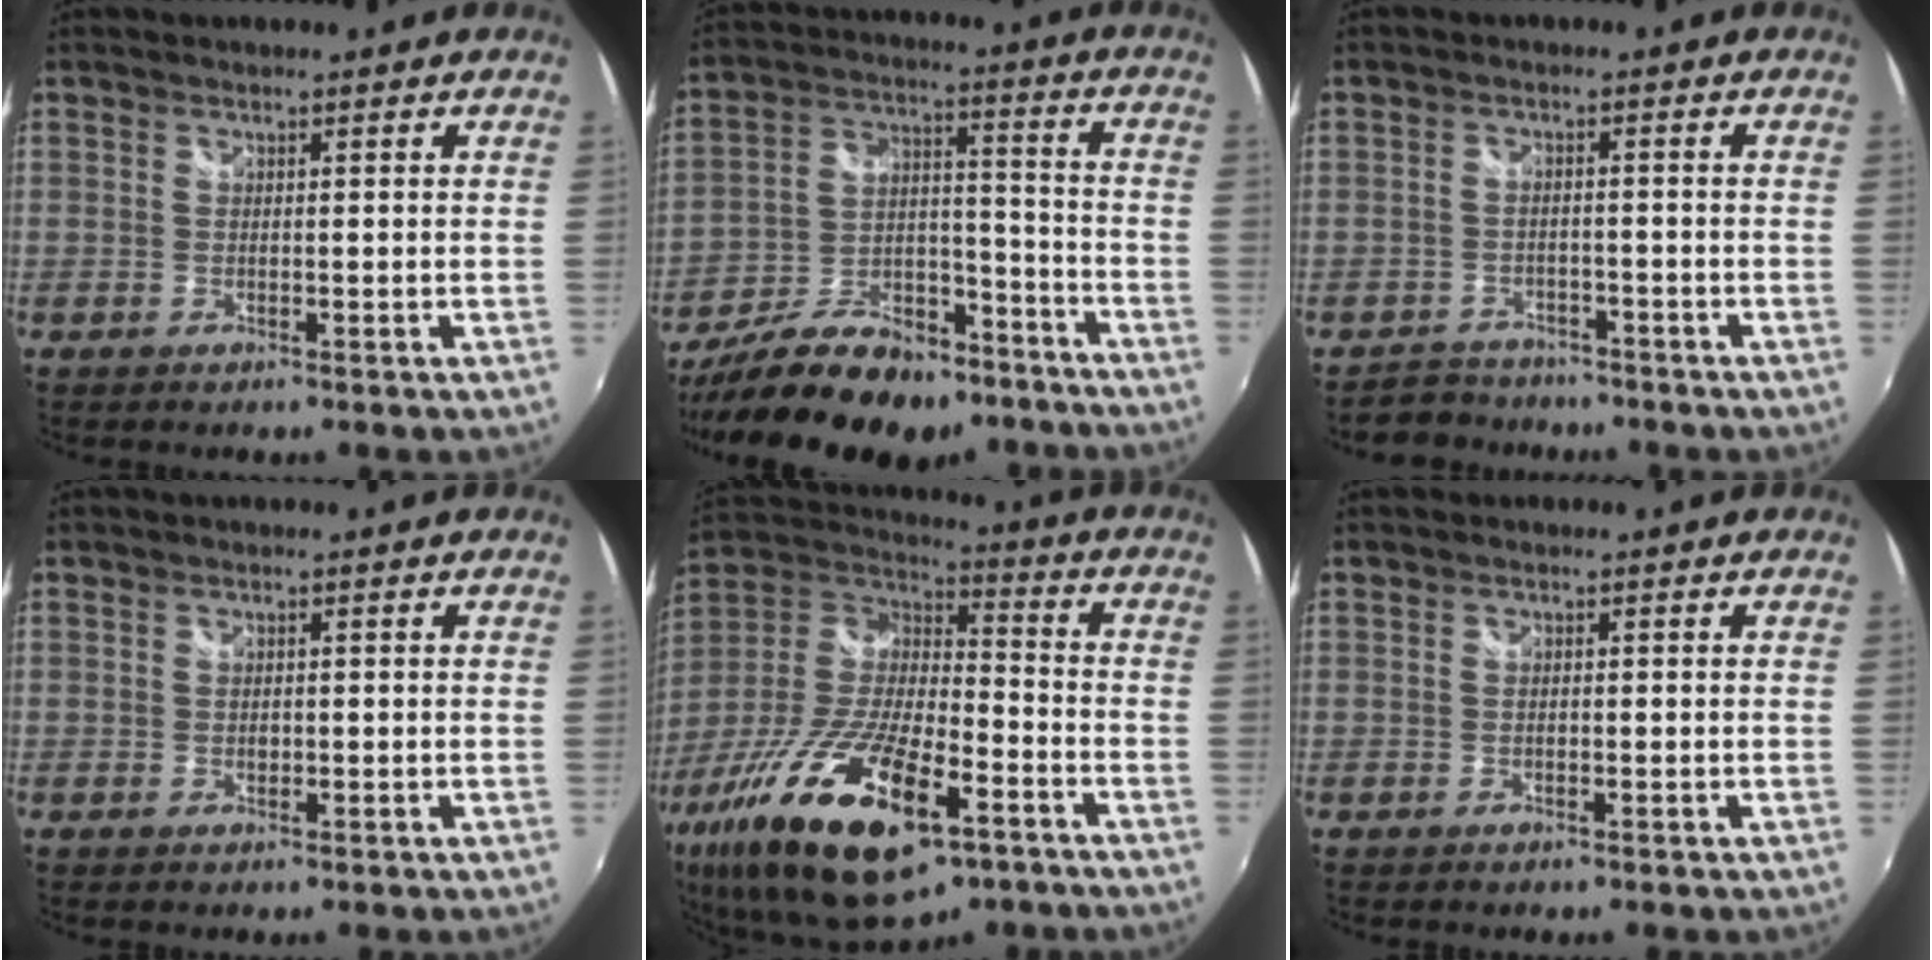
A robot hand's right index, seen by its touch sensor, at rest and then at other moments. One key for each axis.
{"total": 20.9, "fx": -15.5, "fy": 9.7, "fz": 10.2, "tx": -0.202, "ty": 0.016, "tz": -0.234}
{"total": 5.0, "fx": -4.3, "fy": 2.7, "fz": 0.0, "tx": -0.017, "ty": 0.010, "tz": -0.072}
{"total": 0.7, "fx": -0.1, "fy": 0.7, "fz": 0.3, "tx": -0.003, "ty": -0.002, "tz": -0.002}
{"total": 28.9, "fx": -14.4, "fy": 11.5, "fz": 22.2, "tx": -0.449, "ty": -0.052, "tz": -0.248}
{"total": 0.0}